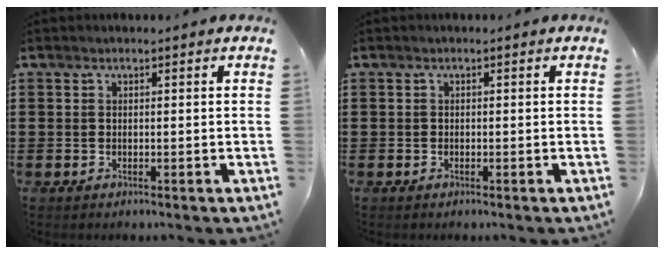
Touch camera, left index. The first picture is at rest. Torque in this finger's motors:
{"motor_torque": [-0.06, 0.02, -0.02, 0.01]}